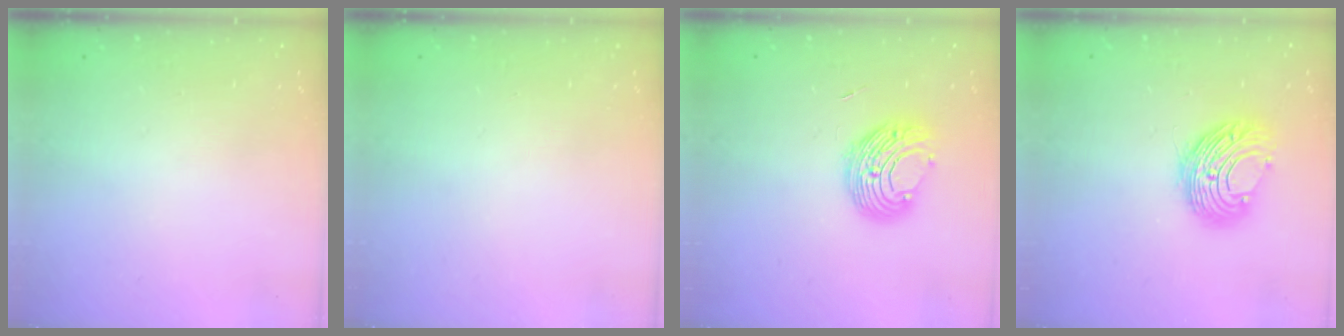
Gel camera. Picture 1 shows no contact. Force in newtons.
{"total": 0.0}
{"total": 9.6, "press": 9.6, "slide": 0.7}
{"total": 10.9, "press": 10.9, "slide": 0.6}